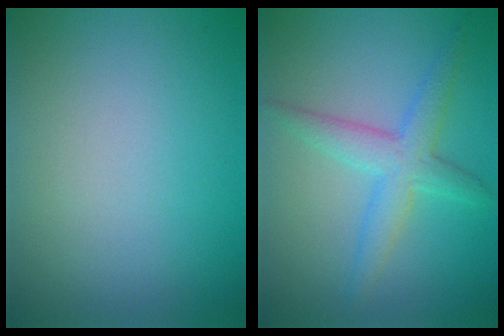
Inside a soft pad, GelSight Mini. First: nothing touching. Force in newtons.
{"total": 3.5, "press": 3.5, "slide": 0.1}